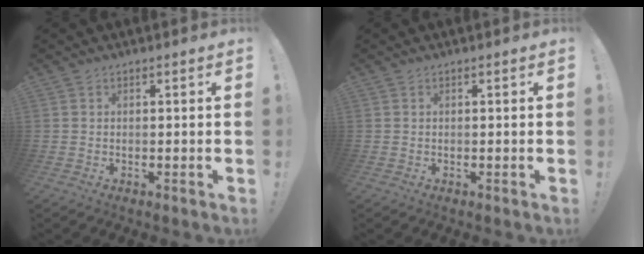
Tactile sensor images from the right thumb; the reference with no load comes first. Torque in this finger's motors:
{"motor_torque": [-0.12, 0.12, 0.08, -0.10, 0.07]}